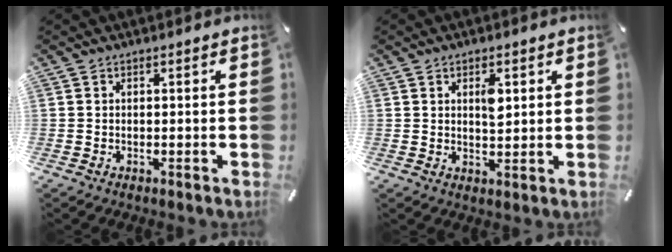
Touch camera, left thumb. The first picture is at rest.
{"total": 4.3, "force": [1.5, 2.1, 3.4], "torque": [-0.043, -0.008, 0.018]}